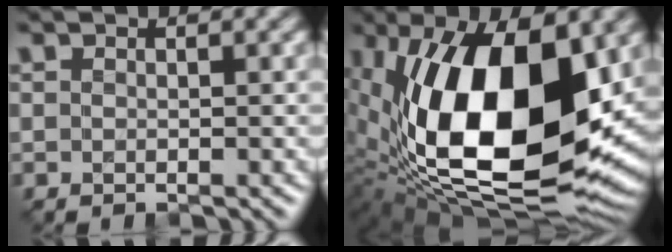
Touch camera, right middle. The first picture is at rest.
{"total": 18.6, "force": [2.4, 9.8, 15.7], "torque": [-0.288, -0.016, 0.036]}